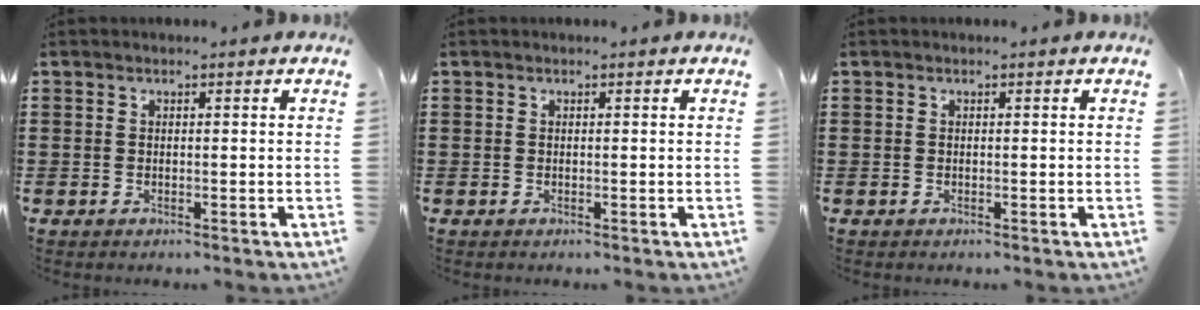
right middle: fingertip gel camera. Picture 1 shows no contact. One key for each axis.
{"total": 0.0}
{"total": 0.0}